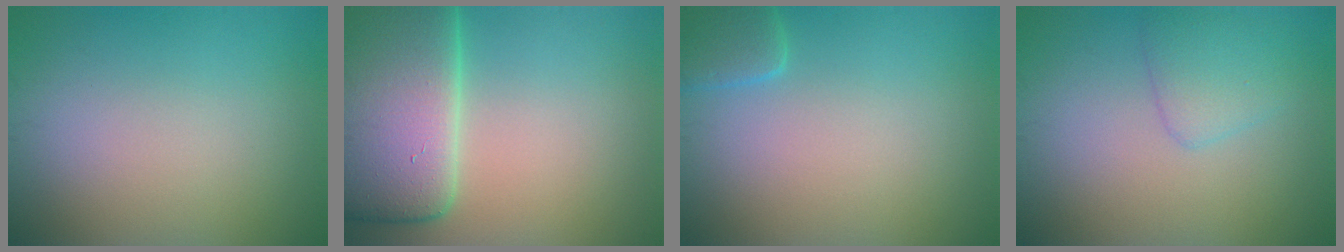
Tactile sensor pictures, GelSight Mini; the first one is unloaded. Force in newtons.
{"total": 12.4, "press": 12.3, "slide": 1.2}
{"total": 2.3, "press": 2.3, "slide": 0.2}
{"total": 2.5, "press": 2.4, "slide": 0.2}